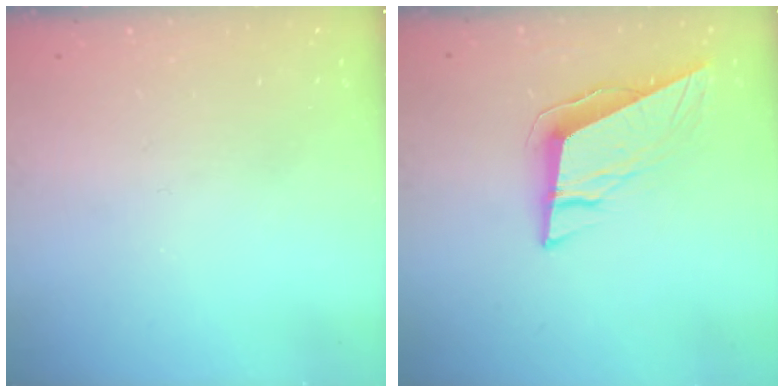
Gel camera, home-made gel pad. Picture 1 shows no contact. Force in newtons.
{"total": 9.6, "press": 9.4, "slide": 1.8}